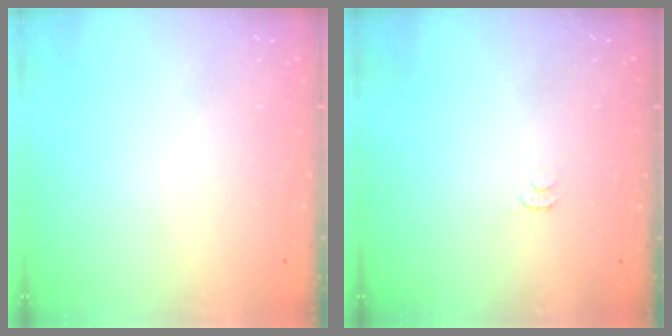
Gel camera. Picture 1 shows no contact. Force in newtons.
{"total": 2.8, "press": 2.7, "slide": 0.5}